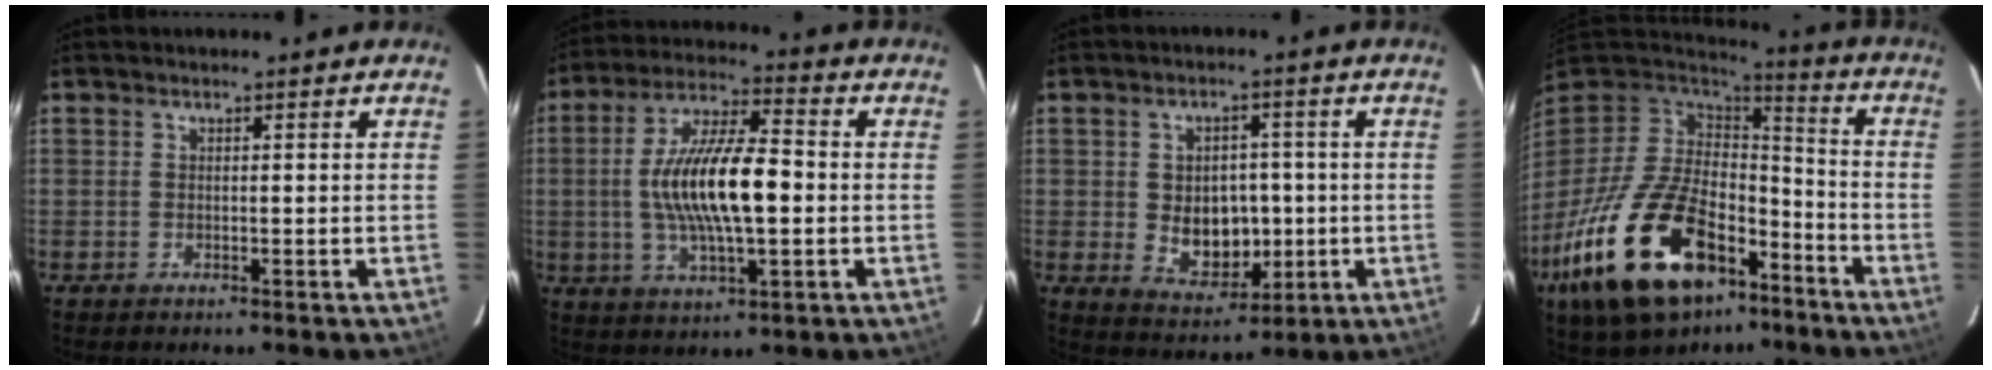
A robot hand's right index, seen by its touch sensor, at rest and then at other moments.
{"total": 15.2, "force": [-0.9, 4.7, 14.5], "torque": [-0.276, 0.007, -0.017]}
{"total": 9.0, "force": [-0.7, 7.0, 5.6], "torque": [-0.109, -0.001, 0.011]}
{"total": 29.3, "force": [-15.7, 15.1, 19.5], "torque": [-0.394, -0.024, -0.248]}